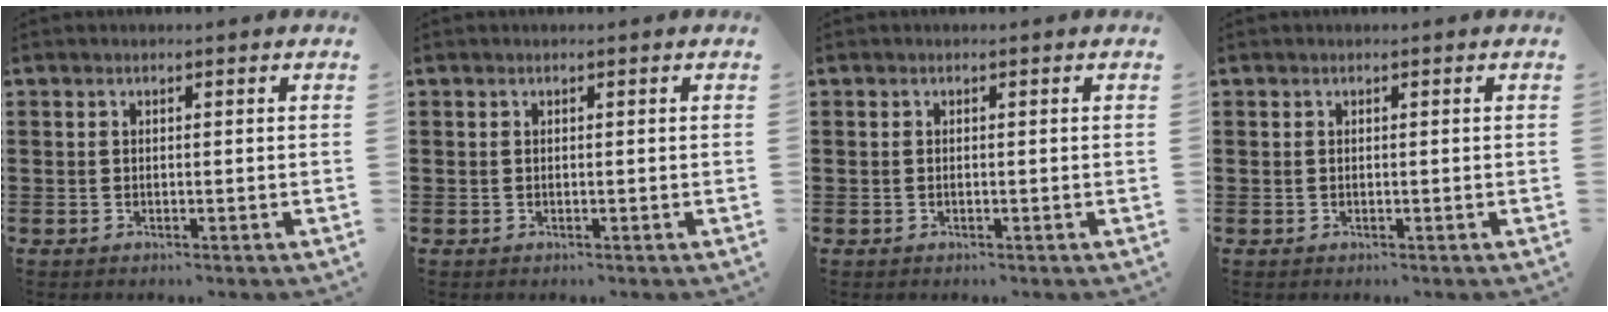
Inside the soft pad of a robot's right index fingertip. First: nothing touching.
{"total": 0.0}
{"total": 0.0}
{"total": 0.0}